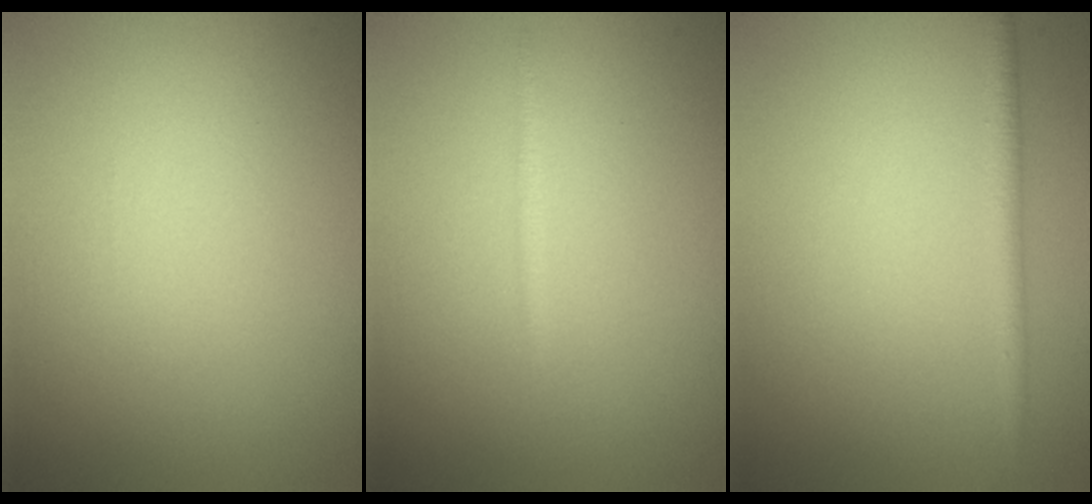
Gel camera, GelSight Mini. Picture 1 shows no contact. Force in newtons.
{"total": 0.7, "press": 0.7, "slide": 0.1}
{"total": 1.6, "press": 1.6, "slide": 0.1}